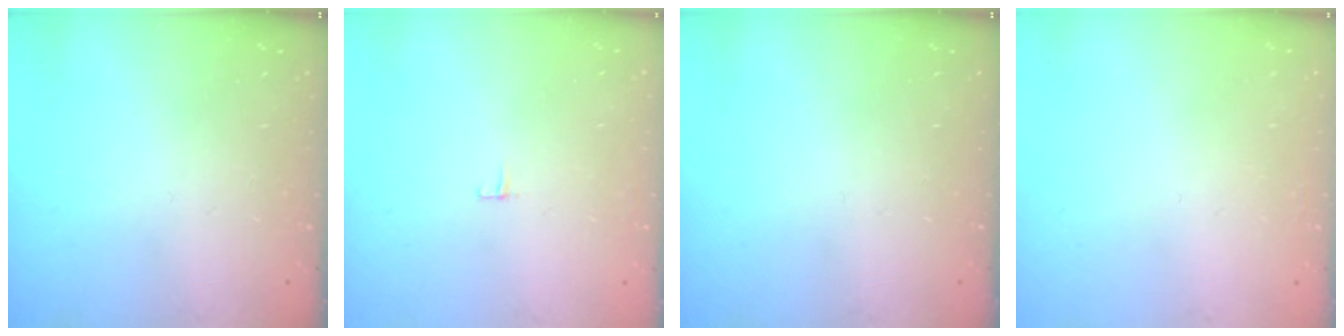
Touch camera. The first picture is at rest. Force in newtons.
{"total": 3.2, "press": 3.2, "slide": 0.2}
{"total": 0.0}
{"total": 0.9, "press": 0.9, "slide": 0.1}